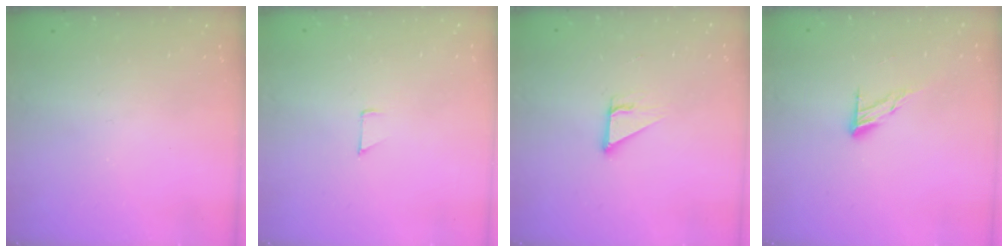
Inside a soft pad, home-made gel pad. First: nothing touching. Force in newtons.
{"total": 3.4, "press": 3.4, "slide": 0.3}
{"total": 3.3, "press": 3.3, "slide": 0.2}
{"total": 7.3, "press": 7.3, "slide": 0.4}